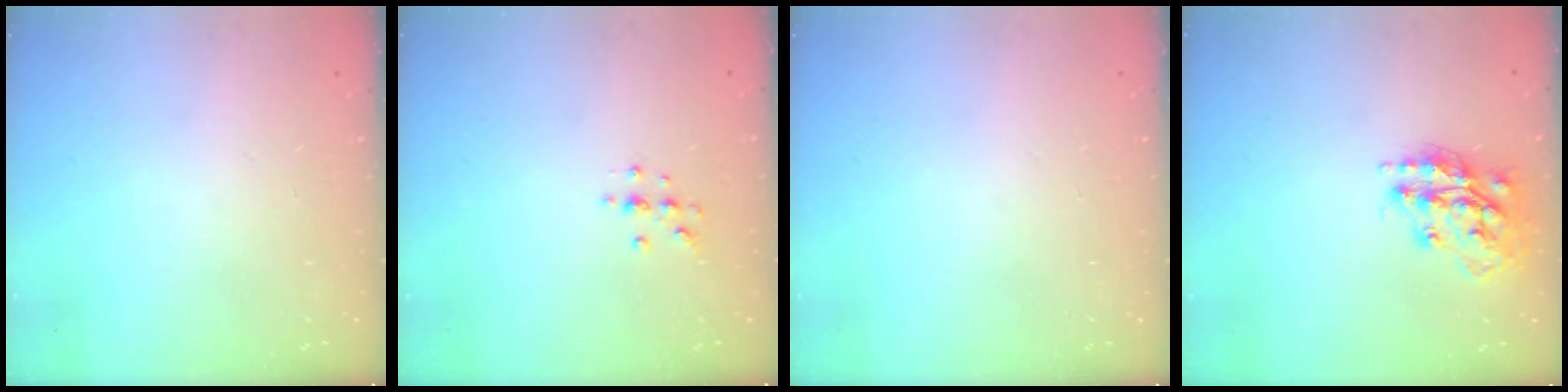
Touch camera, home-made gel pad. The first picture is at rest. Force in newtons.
{"total": 4.3, "press": 4.2, "slide": 1.0}
{"total": 0.0}
{"total": 15.4, "press": 15.3, "slide": 1.1}